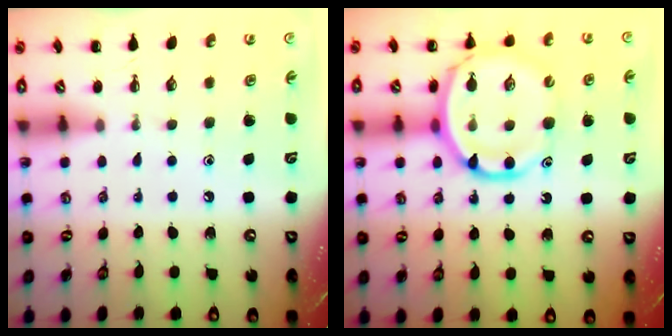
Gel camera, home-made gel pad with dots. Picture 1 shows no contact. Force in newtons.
{"total": 14.6, "press": 14.1, "slide": 3.9}